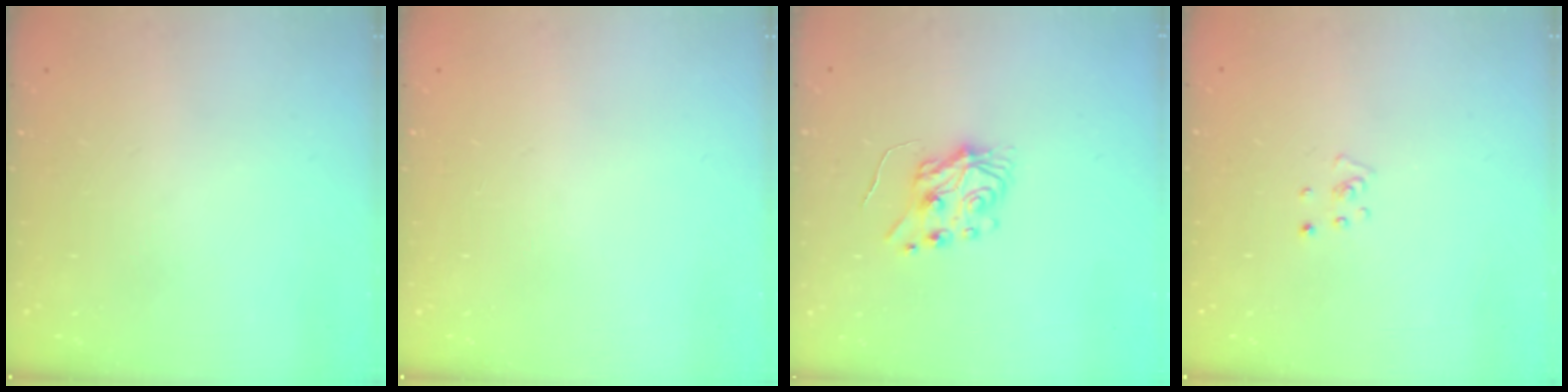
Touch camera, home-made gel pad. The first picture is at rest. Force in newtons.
{"total": 0.0}
{"total": 6.0, "press": 6.0, "slide": 0.6}
{"total": 2.2, "press": 2.2, "slide": 0.2}